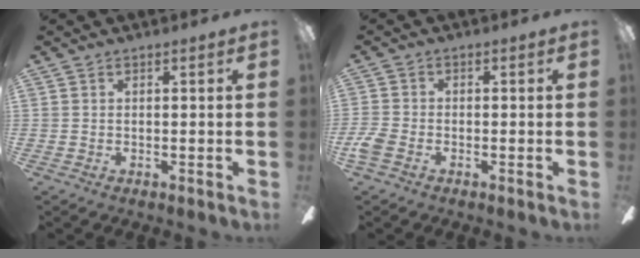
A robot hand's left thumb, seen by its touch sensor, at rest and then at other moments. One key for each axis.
{"total": 4.2, "fx": -1.9, "fy": 2.7, "fz": 2.6, "tx": -0.058, "ty": 0.006, "tz": -0.036}